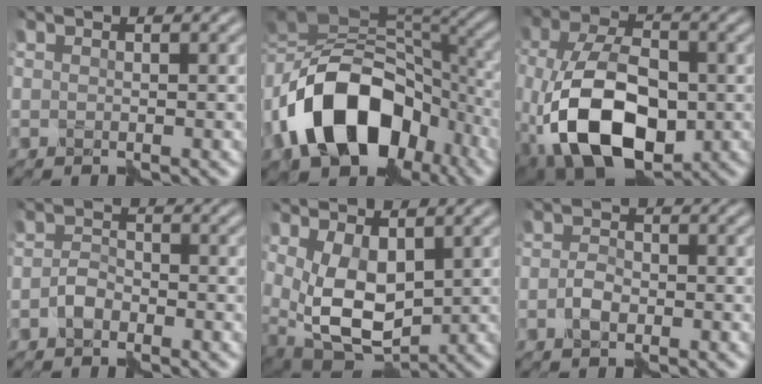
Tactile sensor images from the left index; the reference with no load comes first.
{"total": 15.1, "force": [-6.2, 9.9, 9.6], "torque": [-0.172, 0.009, -0.119]}
{"total": 11.2, "force": [-3.8, 6.5, 8.4], "torque": [-0.173, -0.007, -0.080]}
{"total": 1.9, "force": [-1.4, 1.0, 0.8], "torque": [-0.015, 0.007, -0.036]}
{"total": 7.5, "force": [0.2, 4.5, 6.0], "torque": [-0.126, -0.020, 0.013]}
{"total": 1.9, "force": [-1.0, 1.0, 1.2], "torque": [-0.024, 0.002, -0.027]}